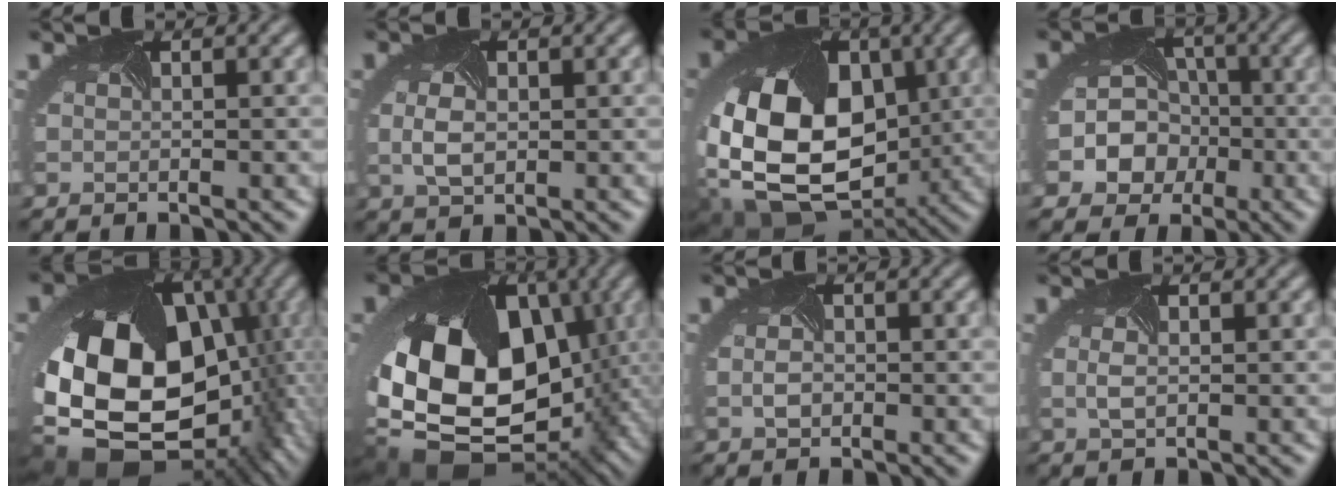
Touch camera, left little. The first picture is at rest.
{"total": 2.3, "force": [-0.1, 1.5, 1.8], "torque": [-0.051, -0.004, -0.001]}
{"total": 19.4, "force": [-1.5, 14.2, 13.1], "torque": [-0.238, -0.055, -0.028]}
{"total": 9.5, "force": [-2.6, 8.4, 3.5], "torque": [-0.067, -0.003, -0.071]}
{"total": 20.1, "force": [-3.6, 14.8, 13.2], "torque": [-0.268, -0.055, -0.035]}
{"total": 19.4, "force": [-1.5, 13.7, 13.7], "torque": [-0.270, -0.052, 0.008]}
{"total": 1.4, "force": [-0.4, 1.0, 0.8], "torque": [-0.023, -0.003, -0.005]}
{"total": 1.3, "force": [0.0, 0.7, 1.0], "torque": [-0.030, -0.006, 0.003]}